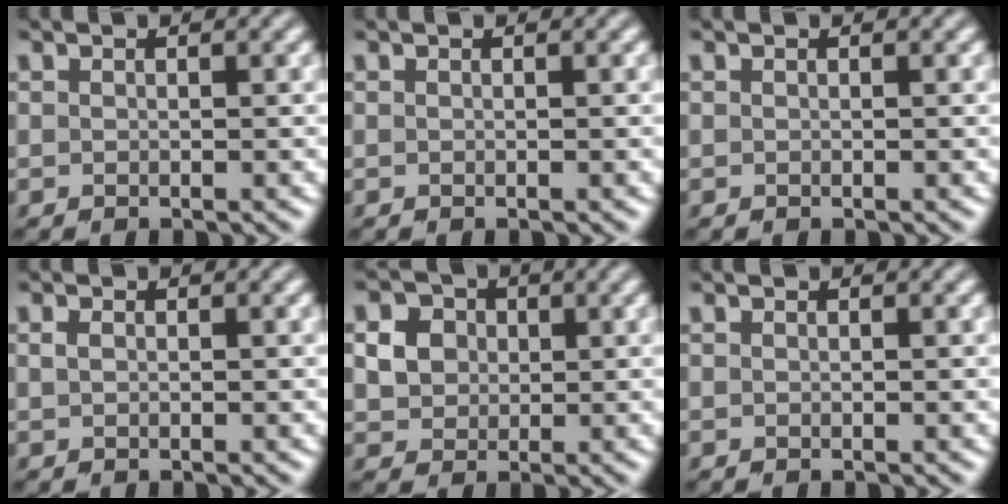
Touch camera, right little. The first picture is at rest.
{"total": 0.0}
{"total": 0.0}
{"total": 0.6, "force": [0.1, 0.4, 0.4], "torque": [-0.010, 0.000, 0.003]}
{"total": 2.9, "force": [0.5, 2.6, 1.2], "torque": [-0.017, 0.000, 0.015]}
{"total": 0.0}